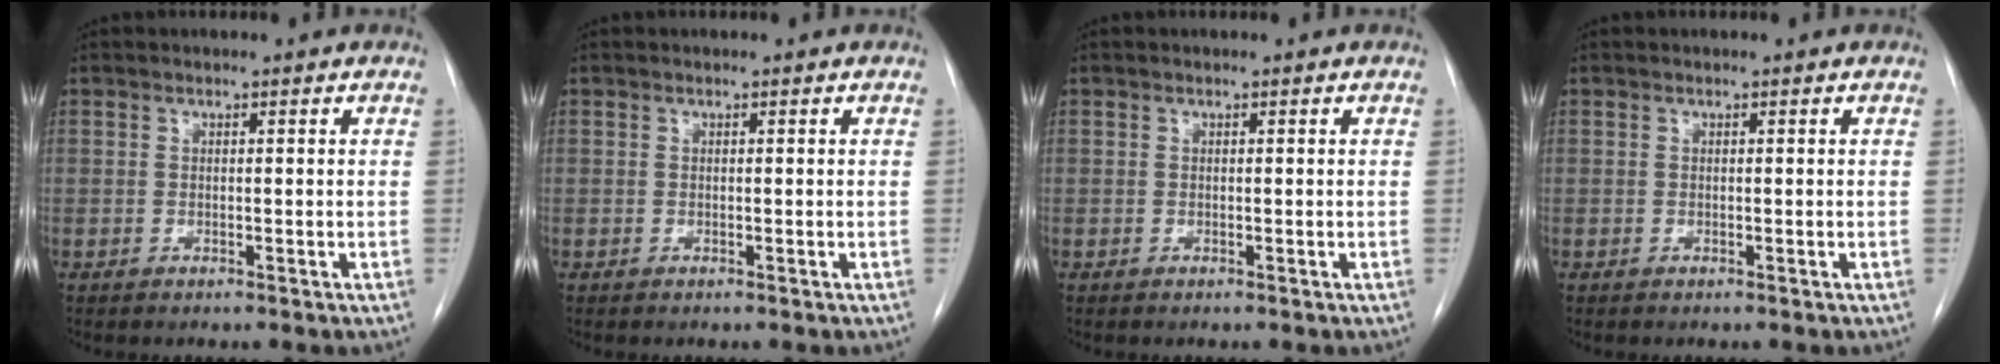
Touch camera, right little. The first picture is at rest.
{"total": 0.0}
{"total": 0.0}
{"total": 0.0}